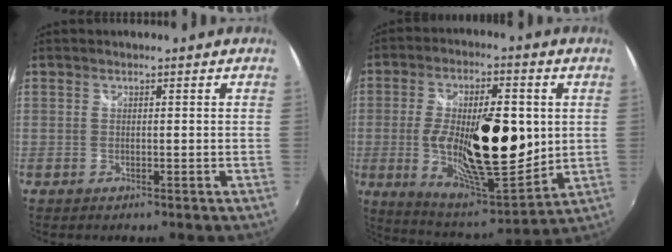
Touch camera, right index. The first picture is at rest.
{"total": 23.2, "force": [0.0, 9.6, 21.1], "torque": [-0.371, -0.020, 0.012]}